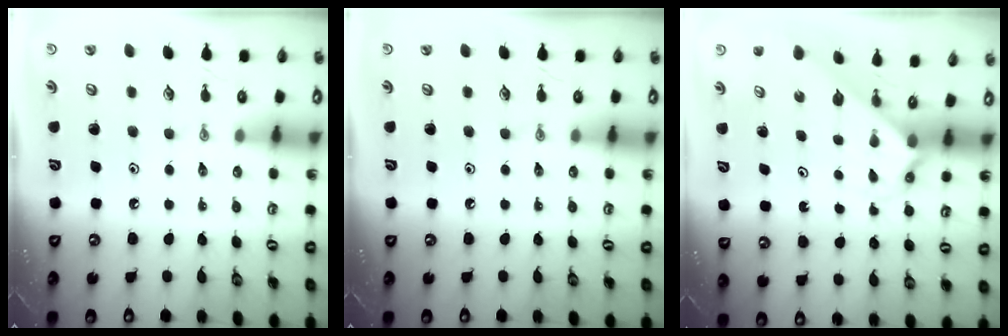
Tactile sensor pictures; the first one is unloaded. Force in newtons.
{"total": 0.0}
{"total": 2.3, "press": 2.3, "slide": 0.3}